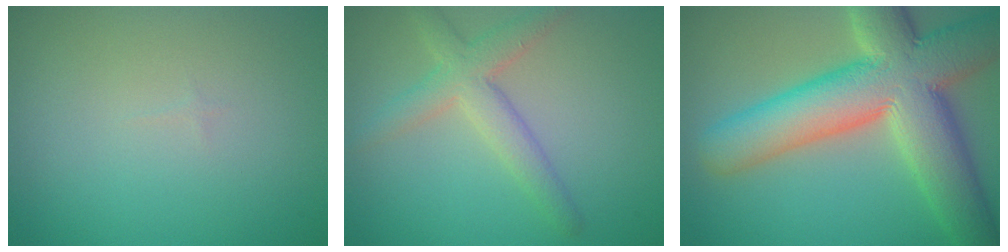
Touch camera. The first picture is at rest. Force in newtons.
{"total": 3.7, "press": 3.7, "slide": 0.1}
{"total": 12.7, "press": 12.6, "slide": 0.9}